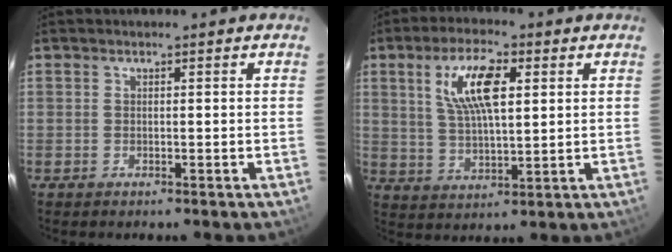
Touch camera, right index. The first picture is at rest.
{"total": 10.7, "force": [3.6, 3.9, 9.2], "torque": [-0.177, 0.012, 0.070]}